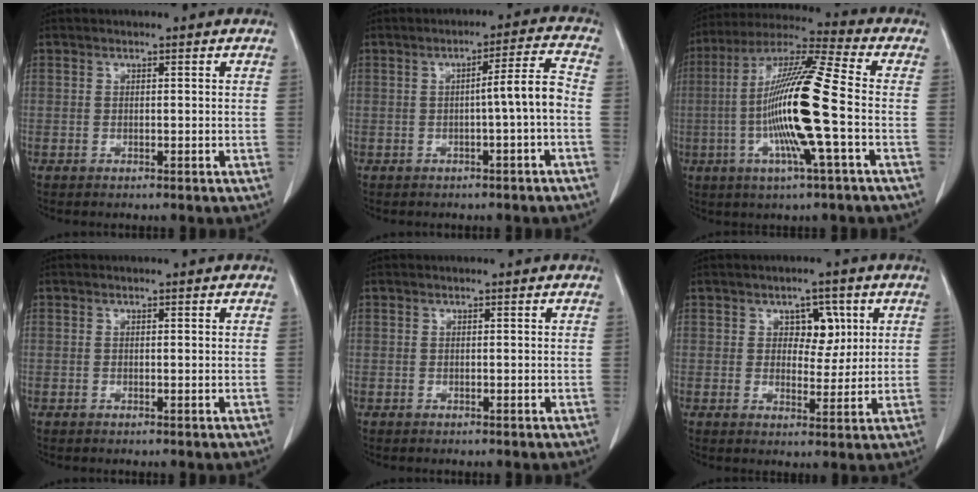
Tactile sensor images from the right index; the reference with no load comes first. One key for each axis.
{"total": 5.1, "fx": -1.2, "fy": -0.6, "fz": 4.9, "tx": -0.069, "ty": 0.013, "tz": -0.017}
{"total": 16.4, "fx": -2.8, "fy": -0.2, "fz": 16.2, "tx": -0.314, "ty": -0.003, "tz": -0.064}
{"total": 0.0}
{"total": 0.0}
{"total": 5.0, "fx": 1.8, "fy": 2.0, "fz": 4.3, "tx": -0.068, "ty": 0.002, "tz": 0.029}